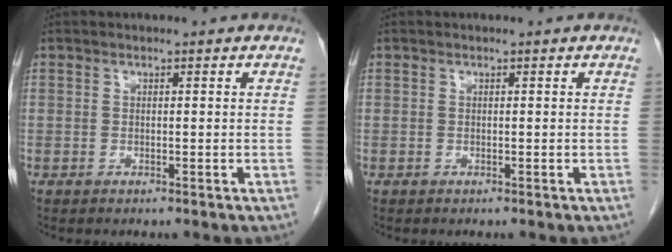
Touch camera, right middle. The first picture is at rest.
{"total": 0.0}